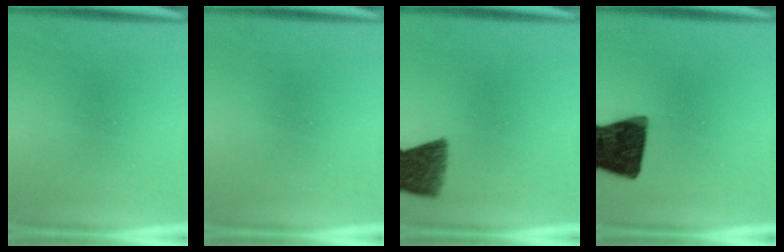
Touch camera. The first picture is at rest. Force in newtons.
{"total": 0.0}
{"total": 7.4}
{"total": 15.0}